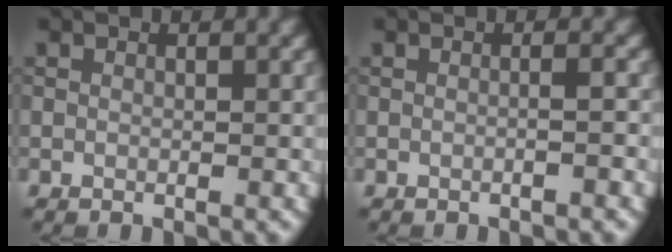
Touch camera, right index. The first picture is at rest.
{"total": 1.1, "force": [-0.3, 0.2, 1.0], "torque": [-0.012, 0.004, -0.015]}